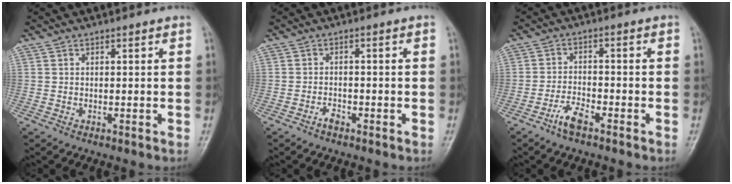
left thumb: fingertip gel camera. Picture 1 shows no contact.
{"total": 1.9, "force": [-1.5, 0.8, 0.9], "torque": [-0.019, 0.010, -0.028]}
{"total": 4.3, "force": [-3.1, 1.2, 2.7], "torque": [-0.060, 0.020, -0.060]}